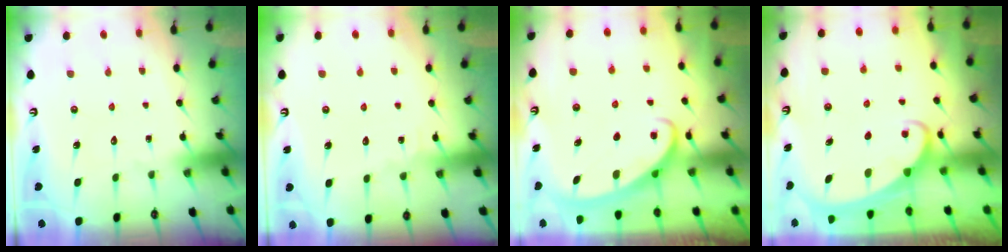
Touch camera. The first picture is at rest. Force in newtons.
{"total": 3.9, "press": 3.8, "slide": 0.4}
{"total": 2.6, "press": 2.6, "slide": 0.4}
{"total": 2.0, "press": 2.0, "slide": 0.1}